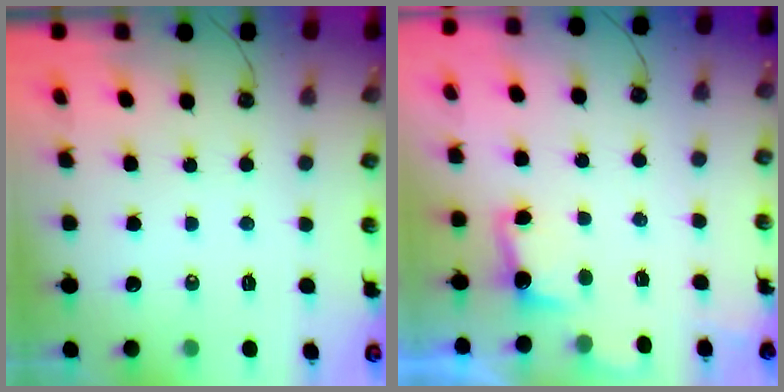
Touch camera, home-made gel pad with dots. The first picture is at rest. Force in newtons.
{"total": 2.0, "press": 1.7, "slide": 0.9}